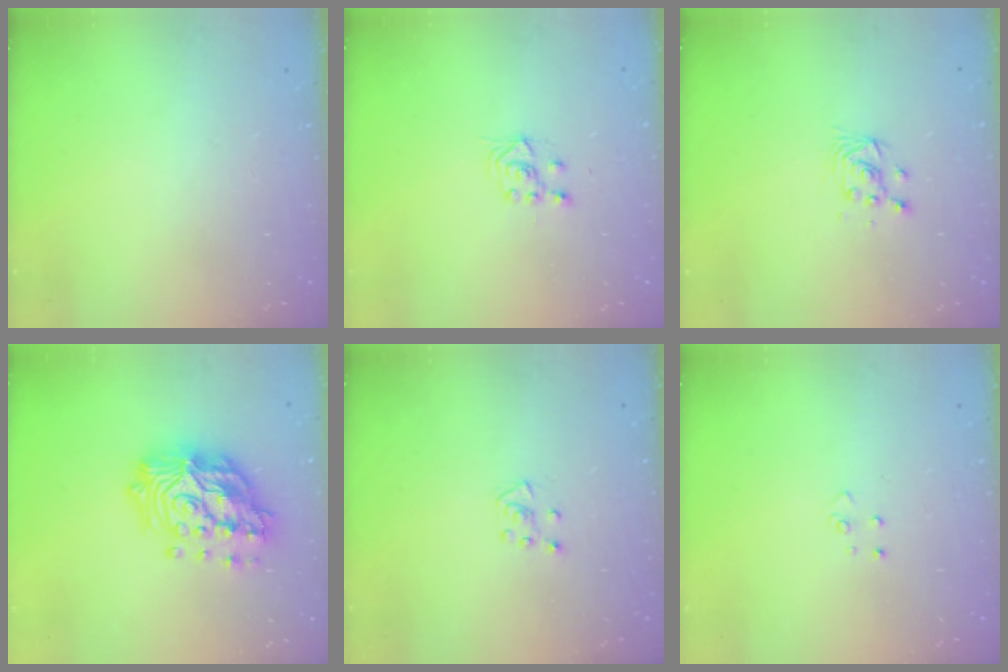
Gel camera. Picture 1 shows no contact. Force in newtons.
{"total": 3.7, "press": 3.6, "slide": 1.0}
{"total": 3.1, "press": 3.1, "slide": 0.3}
{"total": 21.5, "press": 21.3, "slide": 2.7}
{"total": 3.7, "press": 3.6, "slide": 0.4}
{"total": 3.9, "press": 3.9, "slide": 0.3}